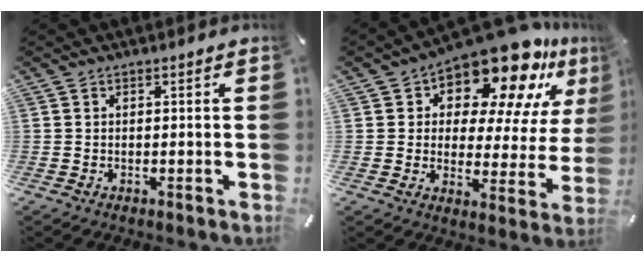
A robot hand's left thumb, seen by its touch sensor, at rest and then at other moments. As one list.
[{"total": 17.5, "force": [12.9, 7.3, 9.2], "torque": [-0.142, -0.103, 0.215]}]